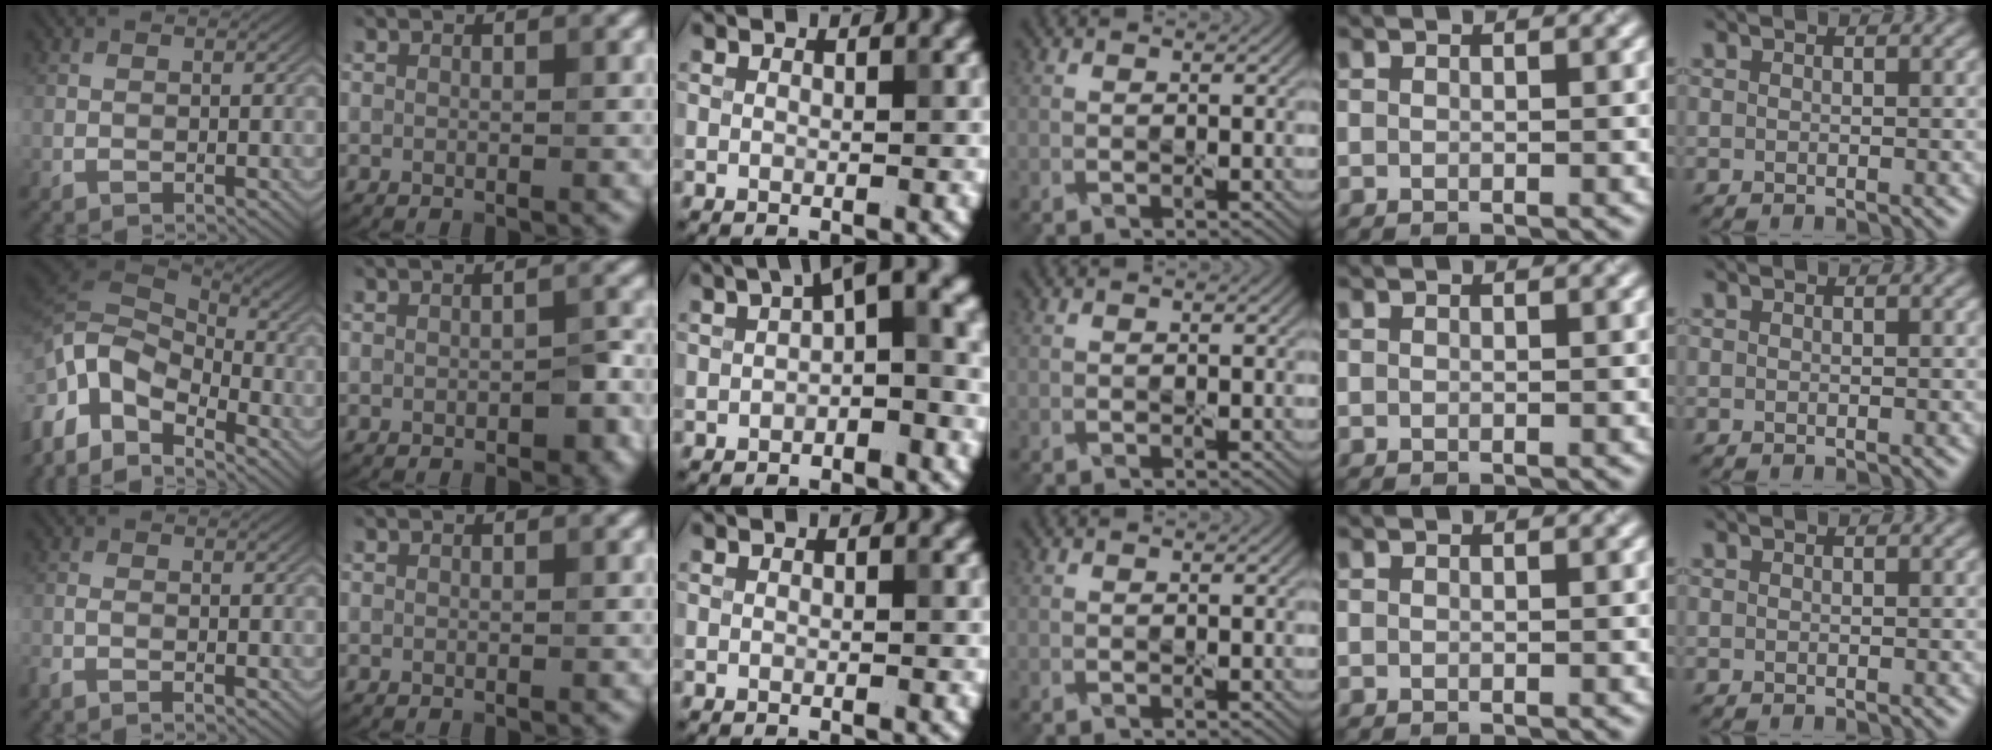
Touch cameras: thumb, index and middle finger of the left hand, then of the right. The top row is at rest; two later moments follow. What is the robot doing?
{"motion": "peel", "object": "velcro strap"}